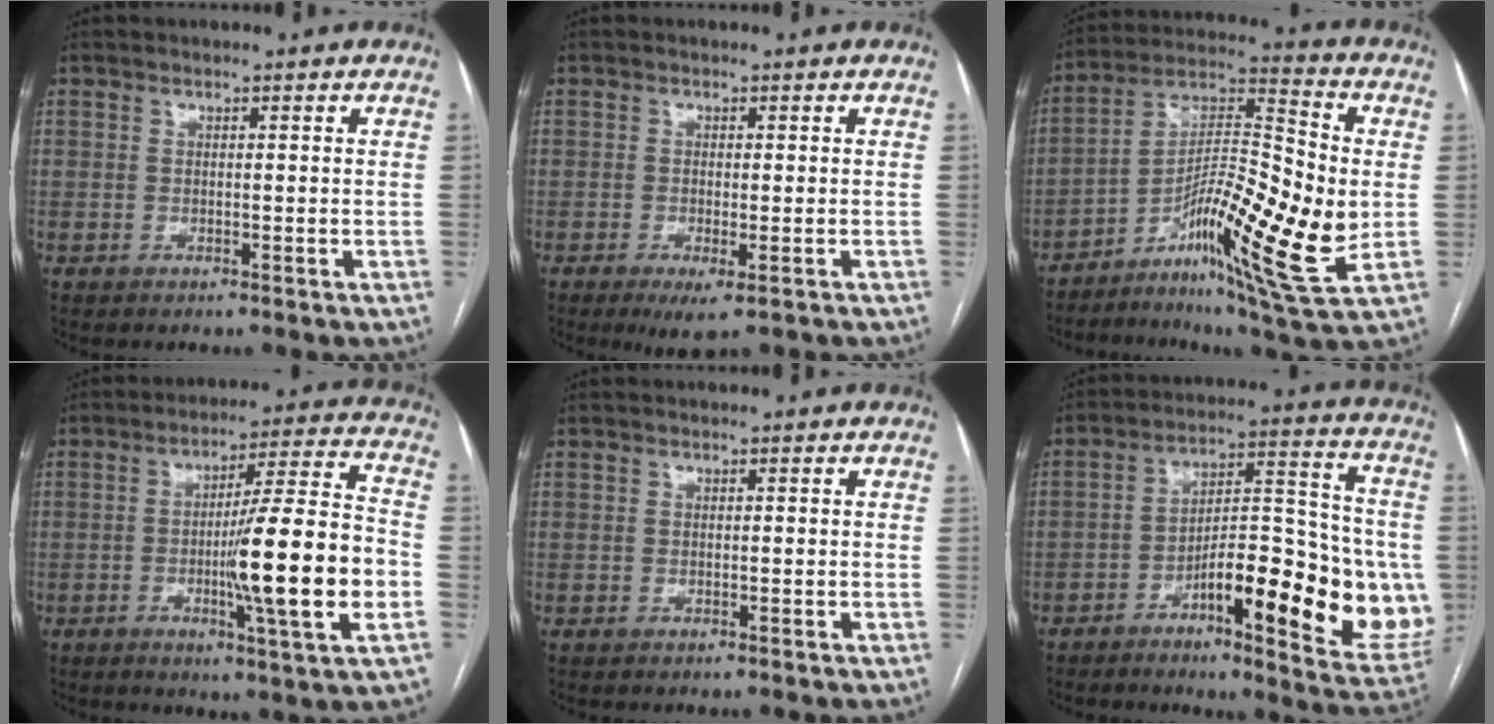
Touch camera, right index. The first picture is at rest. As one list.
[{"total": 3.8, "force": [-2.1, 0.9, 3.1], "torque": [-0.047, -0.009, -0.027]}, {"total": 20.3, "force": [-4.1, 2.9, 19.7], "torque": [-0.349, 0.000, -0.068]}, {"total": 16.5, "force": [-3.4, -0.1, 16.1], "torque": [-0.250, -0.005, -0.056]}, {"total": 0.0}, {"total": 20.9, "force": [-5.4, 5.2, 19.5], "torque": [-0.225, 0.024, -0.065]}]